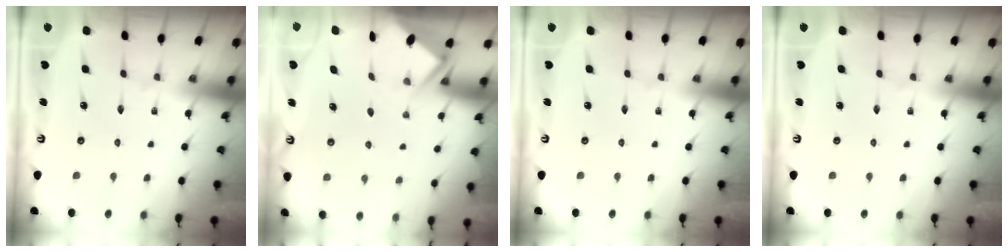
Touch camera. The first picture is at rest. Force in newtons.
{"total": 2.8, "press": 2.8, "slide": 0.3}
{"total": 0.0}
{"total": 0.0}